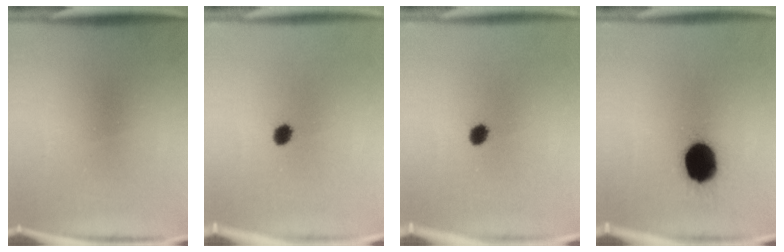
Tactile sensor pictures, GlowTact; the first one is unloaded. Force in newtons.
{"total": 2.8}
{"total": 2.8}
{"total": 14.7}